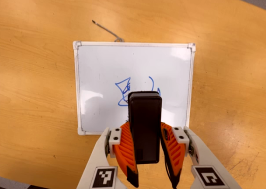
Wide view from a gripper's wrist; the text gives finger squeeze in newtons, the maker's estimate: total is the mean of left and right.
{"total": 8.5, "left": 7.3, "right": 9.6}